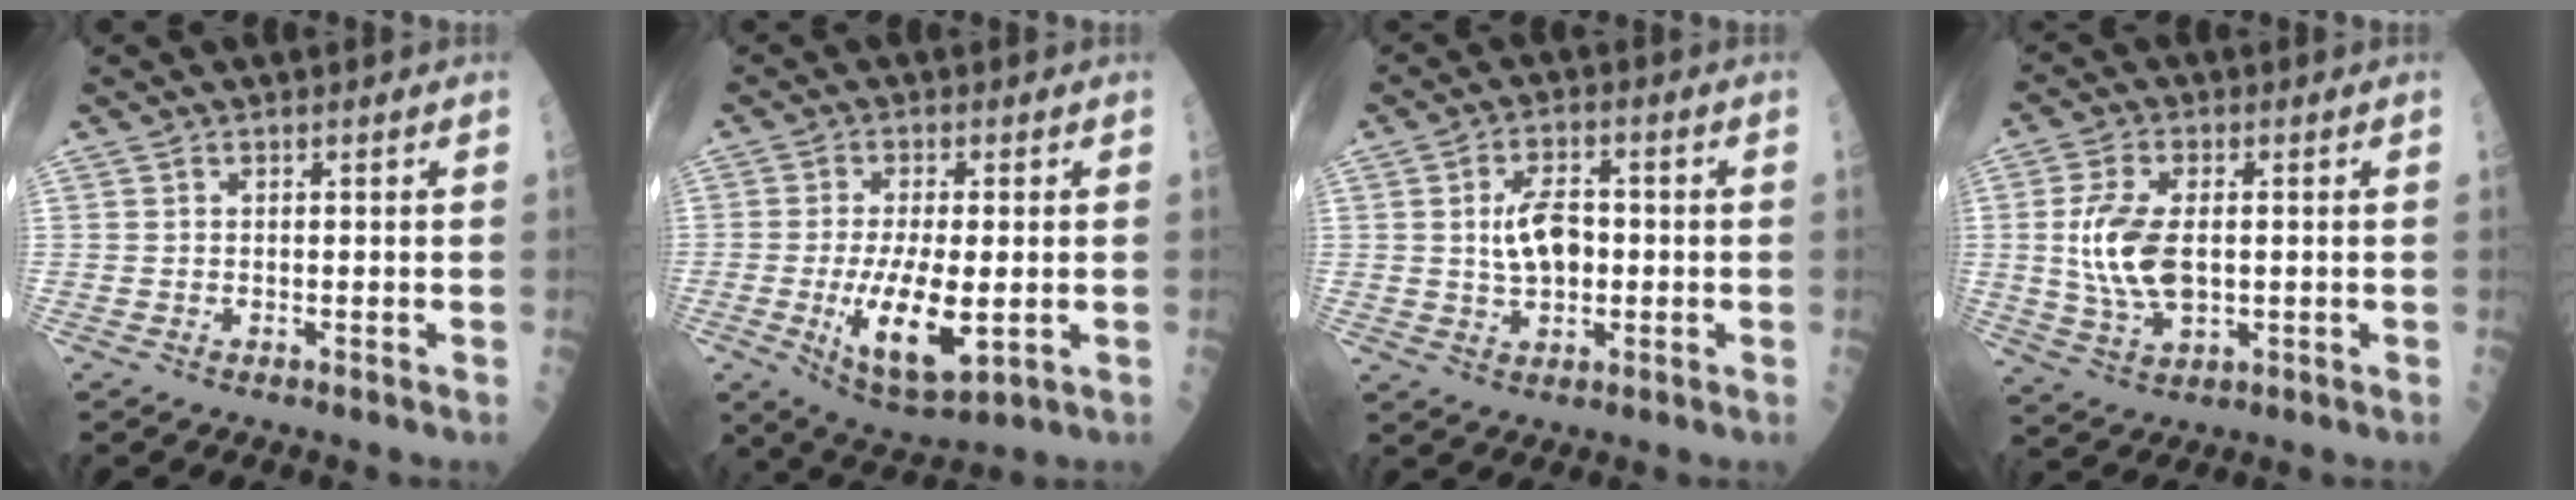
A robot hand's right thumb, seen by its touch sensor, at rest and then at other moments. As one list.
[{"total": 12.8, "force": [-2.4, 4.5, 11.7], "torque": [-0.207, -0.020, -0.029]}, {"total": 7.5, "force": [0.2, 4.4, 6.1], "torque": [-0.089, 0.007, 0.002]}, {"total": 11.3, "force": [0.5, 6.0, 9.6], "torque": [-0.196, -0.003, 0.016]}]